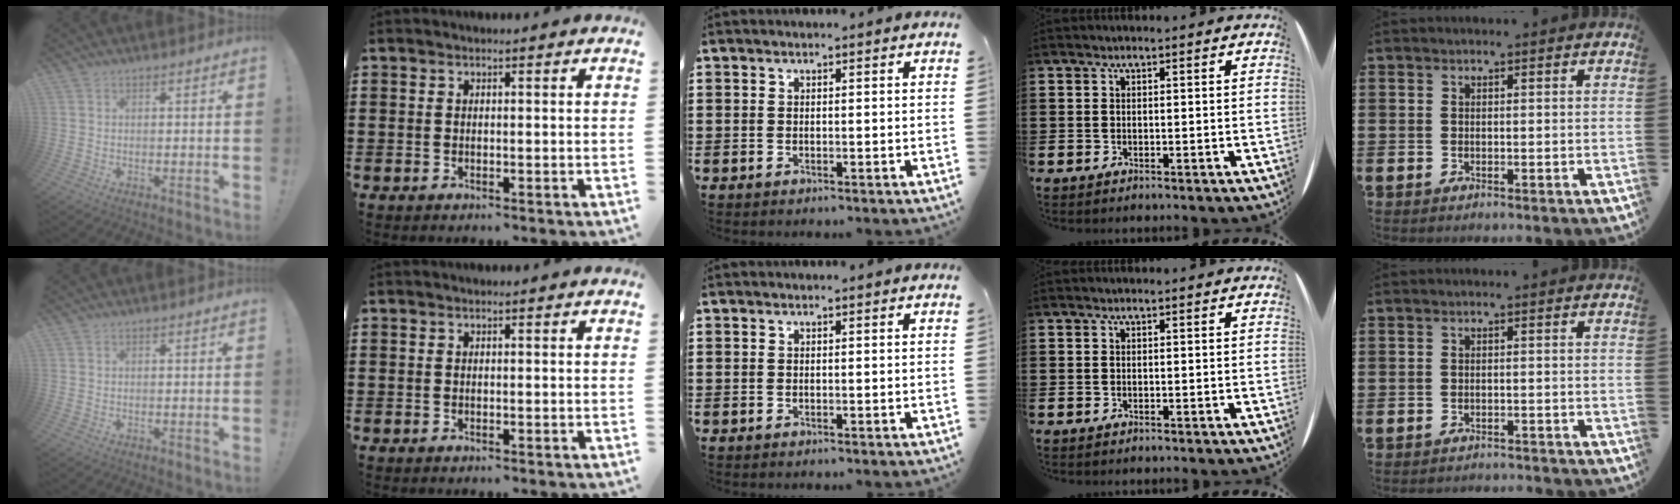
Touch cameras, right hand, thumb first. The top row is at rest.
{"little": {"total": 1.1, "force": [-1.1, 0.0, 0.0], "torque": [-0.003, 0.002, -0.022]}}